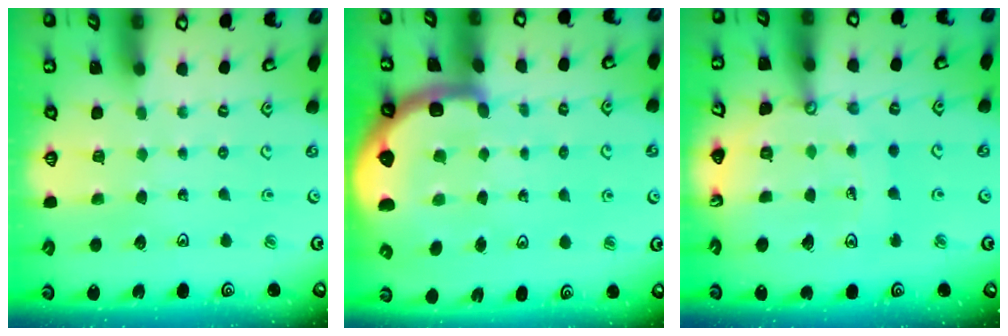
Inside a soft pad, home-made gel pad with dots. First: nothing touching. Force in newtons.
{"total": 8.6, "press": 8.4, "slide": 1.9}
{"total": 14.6, "press": 14.5, "slide": 1.8}